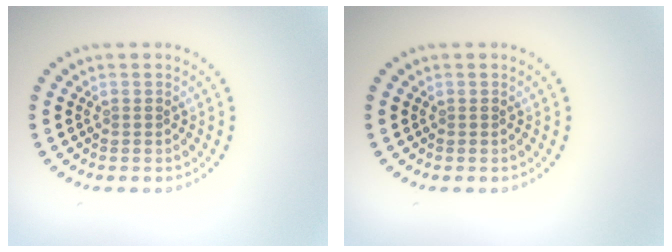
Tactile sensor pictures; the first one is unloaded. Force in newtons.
{"total": 0.0}